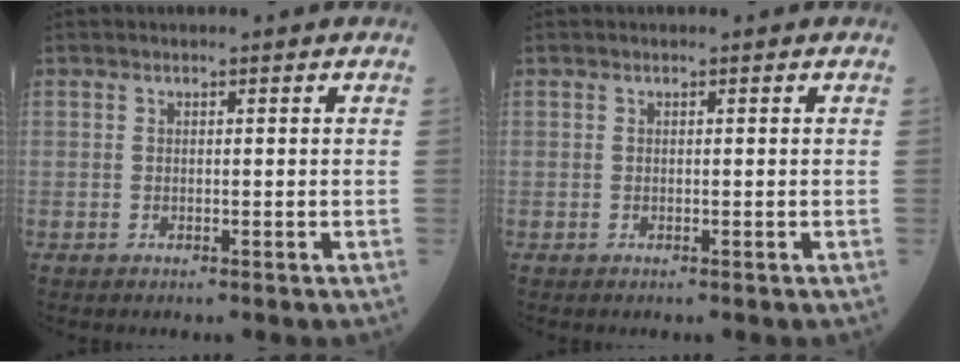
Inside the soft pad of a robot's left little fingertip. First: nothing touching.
{"total": 0.0}